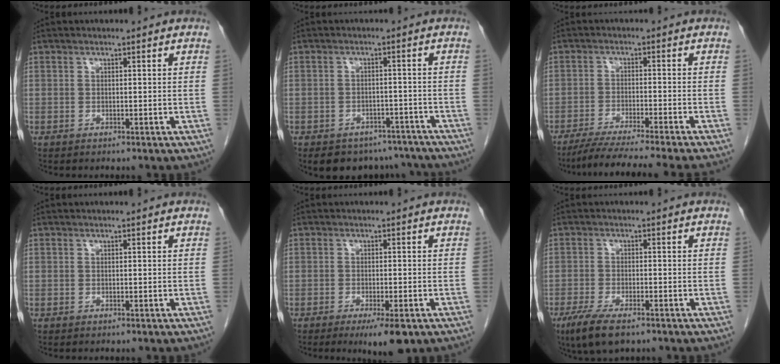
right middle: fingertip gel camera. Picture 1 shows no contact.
{"total": 9.1, "force": [-7.5, 5.0, 1.4], "torque": [-0.002, 0.017, -0.086]}
{"total": 13.2, "force": [-11.4, -1.8, 6.4], "torque": [-0.074, -0.030, -0.176]}
{"total": 0.0}
{"total": 5.0, "force": [-2.9, 1.1, 3.9], "torque": [-0.055, -0.009, -0.038]}
{"total": 6.8, "force": [-4.6, 1.9, 4.7], "torque": [-0.086, -0.015, -0.073]}